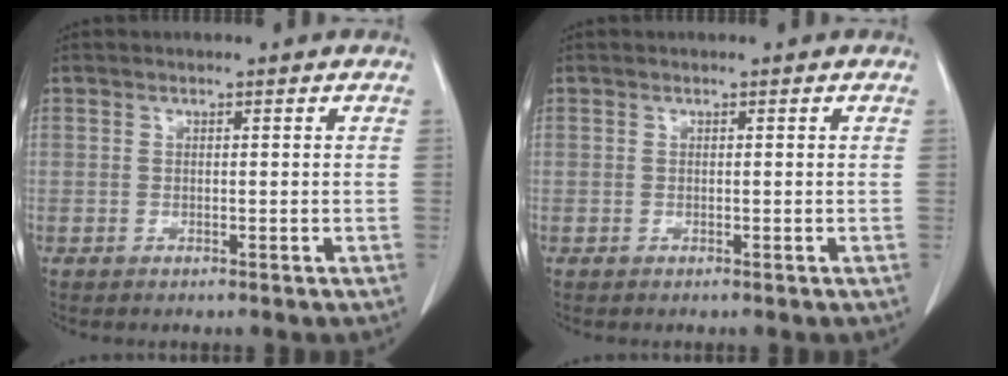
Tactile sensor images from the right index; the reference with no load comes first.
{"total": 0.0}